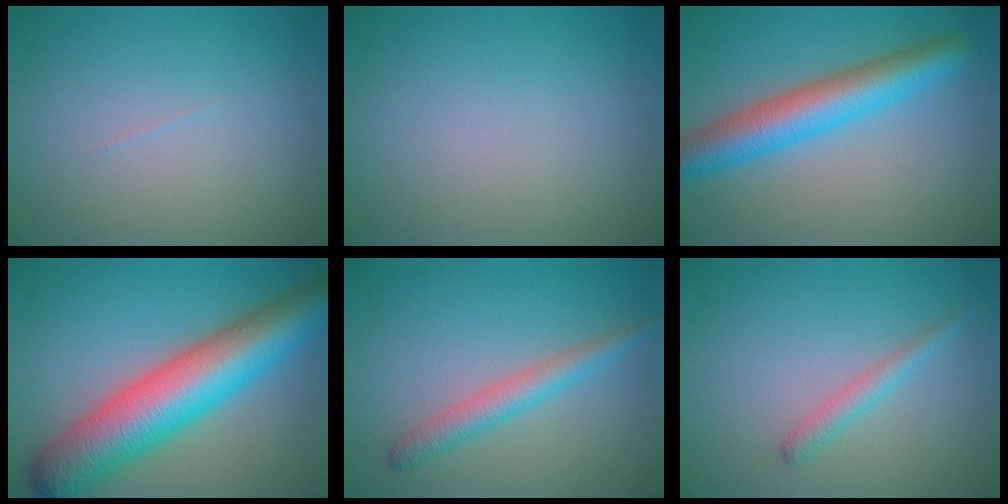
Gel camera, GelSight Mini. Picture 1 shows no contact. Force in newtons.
{"total": 0.0}
{"total": 6.2, "press": 6.2, "slide": 0.3}
{"total": 11.2, "press": 11.2, "slide": 0.3}
{"total": 2.8, "press": 2.8, "slide": 0.0}
{"total": 1.6, "press": 1.6, "slide": 0.1}